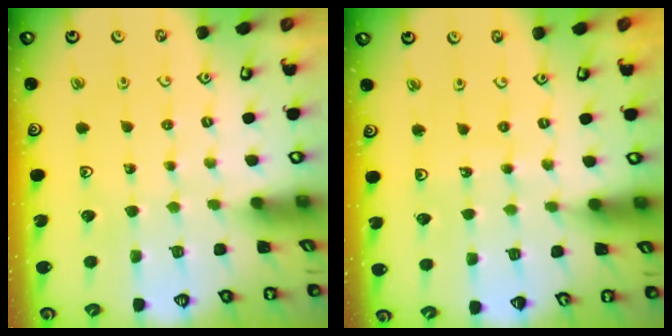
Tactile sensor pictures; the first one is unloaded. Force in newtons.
{"total": 4.0, "press": 4.0, "slide": 0.5}